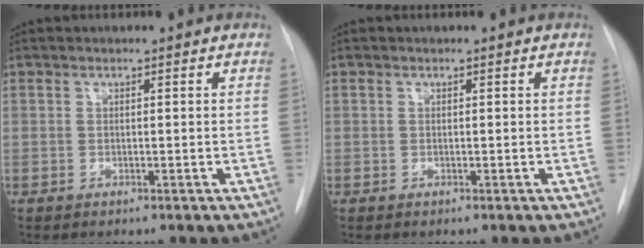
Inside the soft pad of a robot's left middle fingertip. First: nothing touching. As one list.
[{"total": 0.0}]